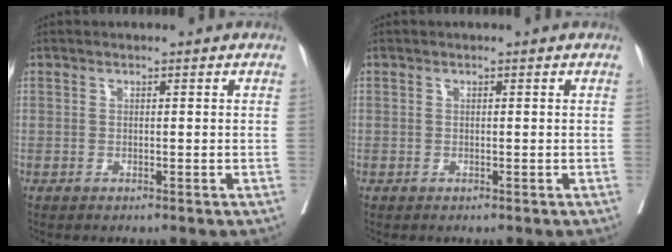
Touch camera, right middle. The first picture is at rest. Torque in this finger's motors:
{"motor_torque": [1.17, -0.96, -0.04, -0.21]}